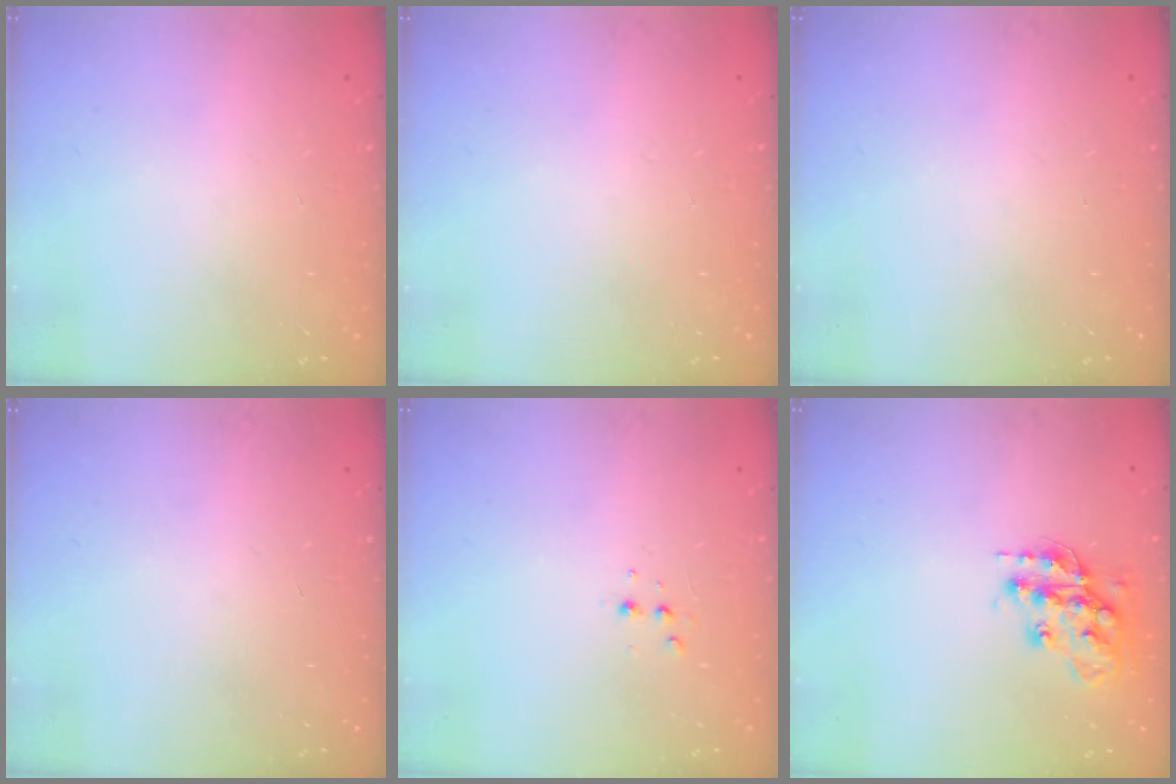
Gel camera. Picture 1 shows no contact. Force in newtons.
{"total": 0.0}
{"total": 0.0}
{"total": 0.0}
{"total": 3.1, "press": 3.0, "slide": 0.6}
{"total": 15.4, "press": 15.4, "slide": 1.0}